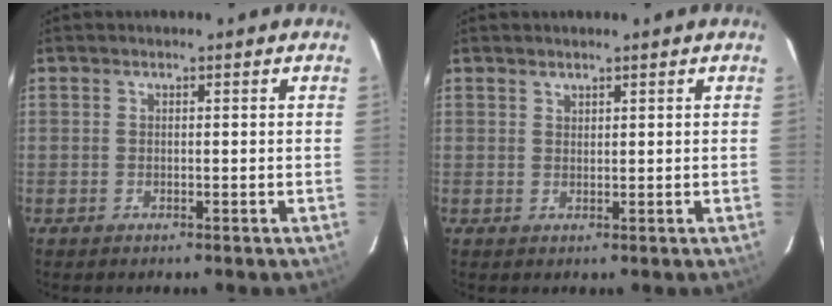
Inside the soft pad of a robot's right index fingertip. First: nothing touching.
{"total": 0.9, "force": [0.9, 0.4, 0.2], "torque": [-0.003, 0.002, 0.017]}